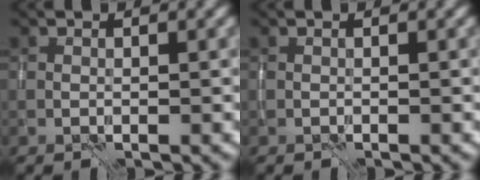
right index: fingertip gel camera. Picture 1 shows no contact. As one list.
[{"total": 0.0}]